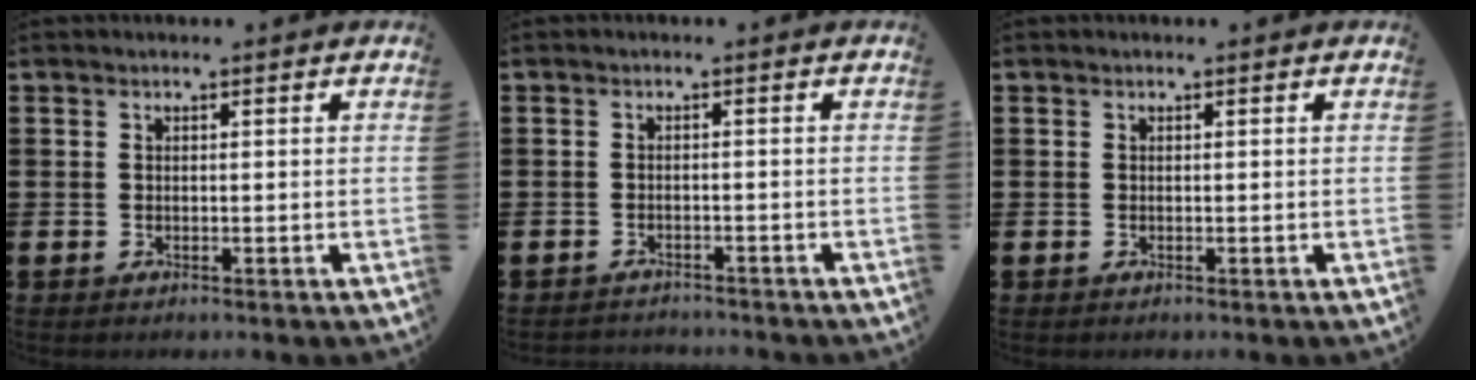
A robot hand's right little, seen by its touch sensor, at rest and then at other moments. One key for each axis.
{"total": 1.2, "fx": -1.2, "fy": 0.0, "fz": -0.1, "tx": -0.003, "ty": 0.003, "tz": -0.027}
{"total": 0.0}